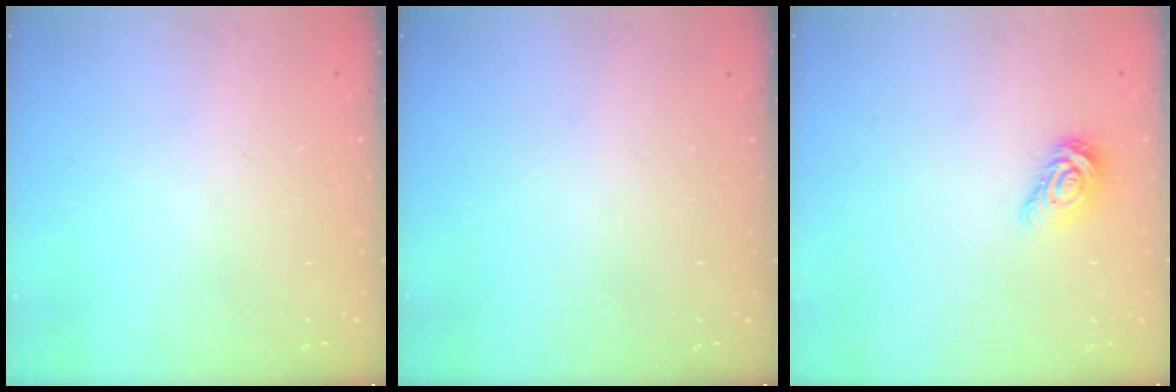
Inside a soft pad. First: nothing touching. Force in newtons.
{"total": 0.0}
{"total": 7.2, "press": 7.2, "slide": 0.2}